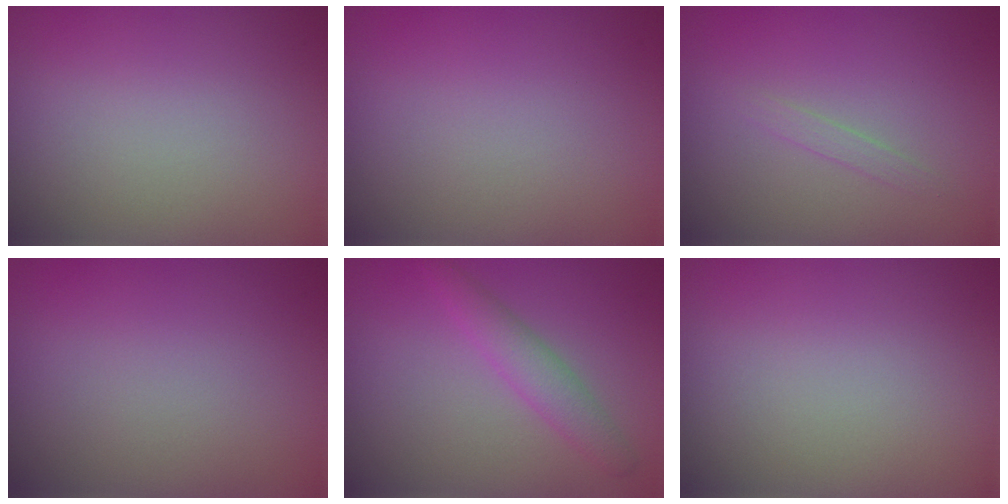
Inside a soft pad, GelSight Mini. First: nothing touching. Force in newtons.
{"total": 0.0}
{"total": 0.8, "press": 0.8, "slide": 0.1}
{"total": 0.0}
{"total": 2.5, "press": 2.5, "slide": 0.1}
{"total": 0.0}